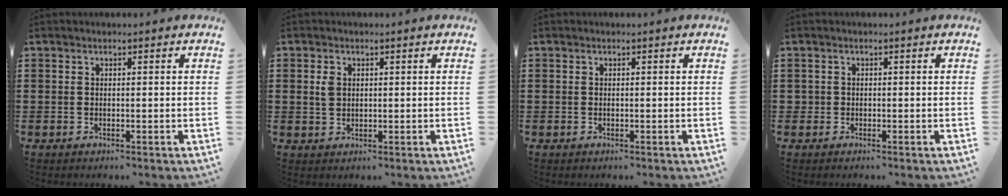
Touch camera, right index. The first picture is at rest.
{"total": 2.0, "force": [0.5, 1.4, 1.3], "torque": [-0.031, 0.005, 0.010]}
{"total": 0.0}
{"total": 0.8, "force": [-0.5, 0.7, 0.0], "torque": [-0.002, 0.002, -0.012]}